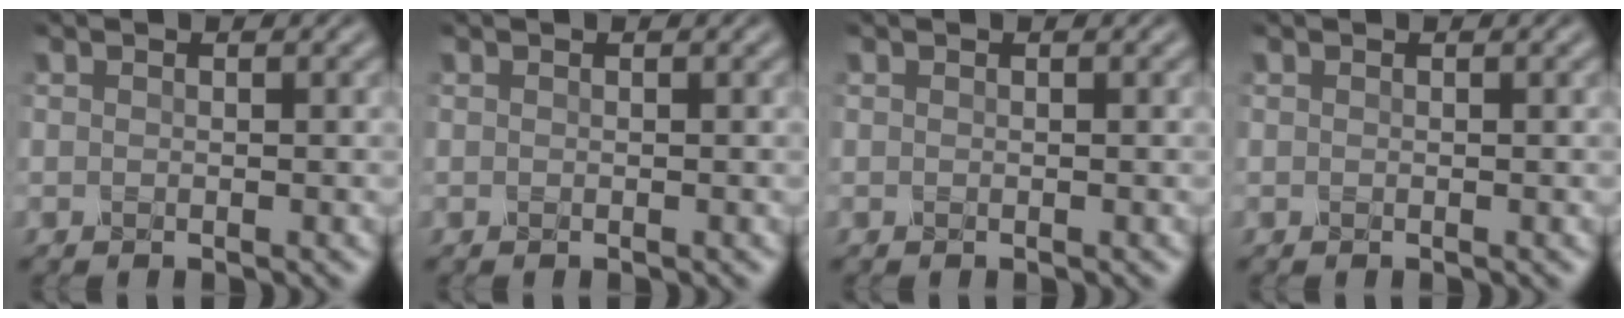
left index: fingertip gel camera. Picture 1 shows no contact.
{"total": 0.0}
{"total": 0.0}
{"total": 0.0}